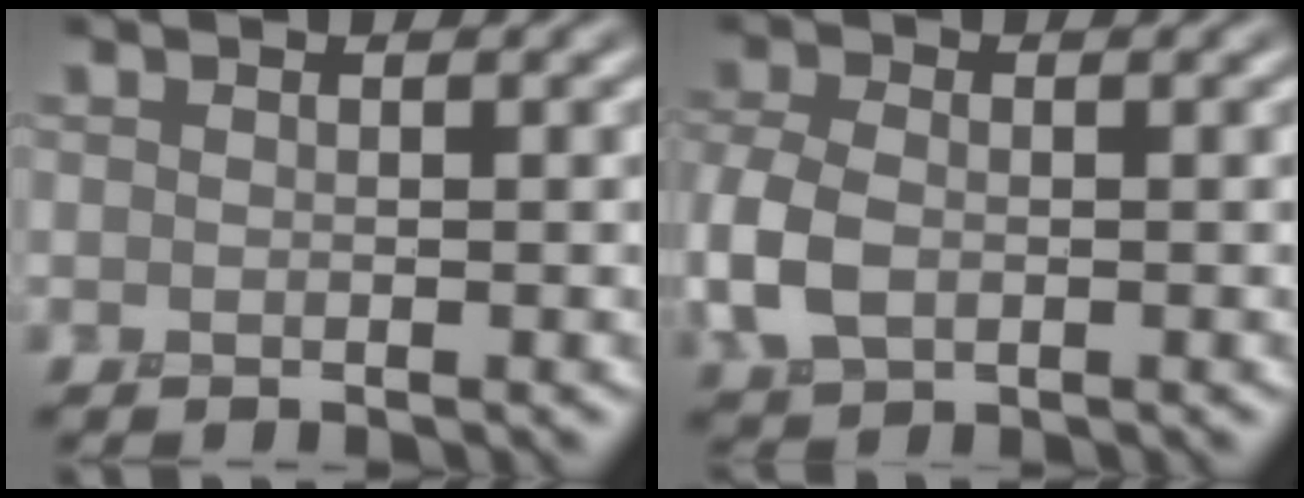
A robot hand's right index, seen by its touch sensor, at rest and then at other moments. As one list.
[{"total": 4.0, "force": [-0.7, 2.8, 2.9], "torque": [-0.082, -0.001, -0.018]}]